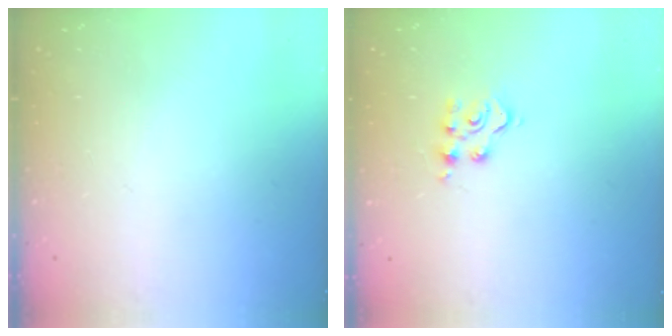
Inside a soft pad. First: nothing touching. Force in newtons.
{"total": 5.1, "press": 5.1, "slide": 0.5}